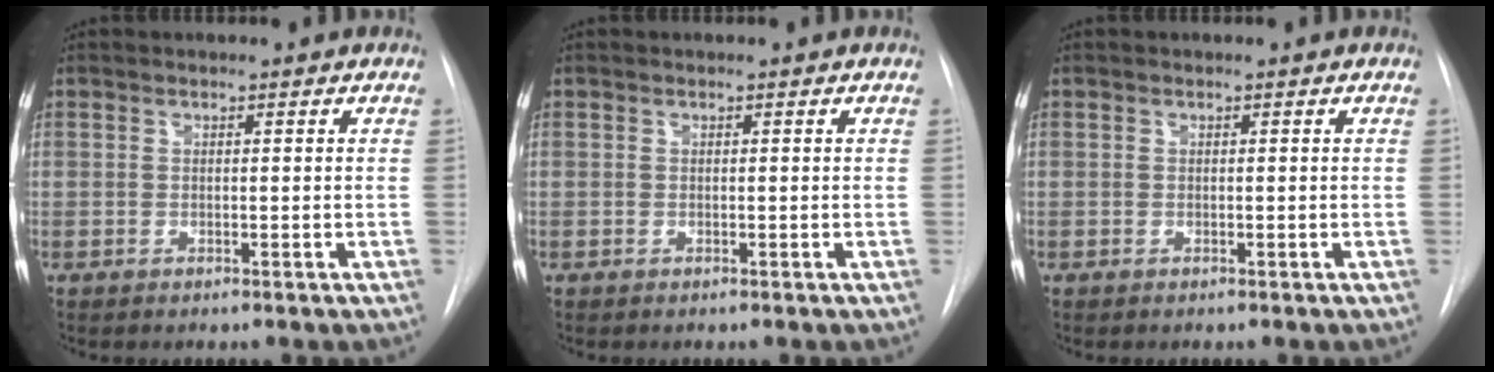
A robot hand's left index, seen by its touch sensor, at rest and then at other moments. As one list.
[{"total": 0.0}, {"total": 0.0}]